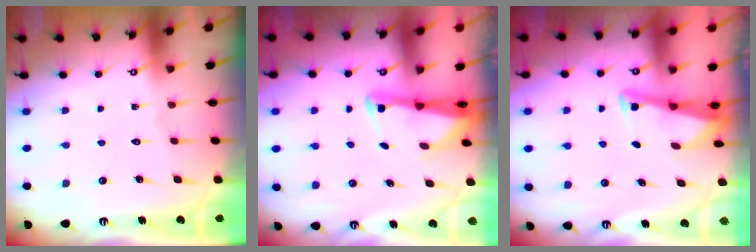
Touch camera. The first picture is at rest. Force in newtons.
{"total": 2.6, "press": 2.6, "slide": 0.5}
{"total": 2.8, "press": 2.8, "slide": 0.3}